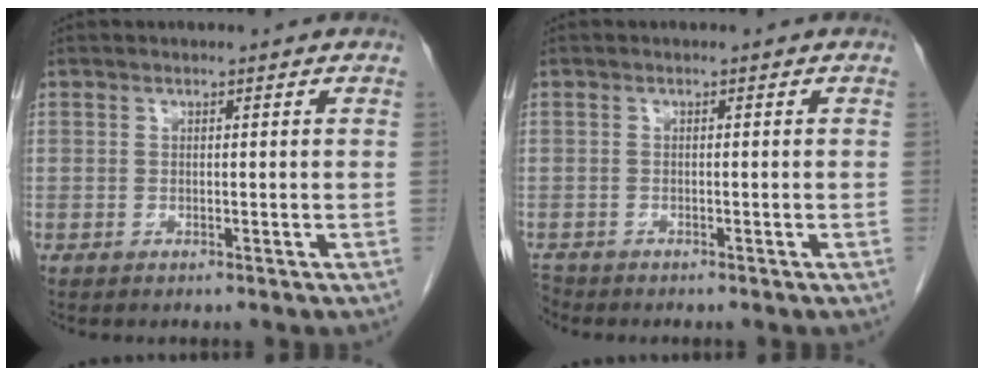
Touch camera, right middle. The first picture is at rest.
{"total": 1.5, "force": [-1.4, 0.4, 0.0], "torque": [-0.003, -0.005, -0.024]}